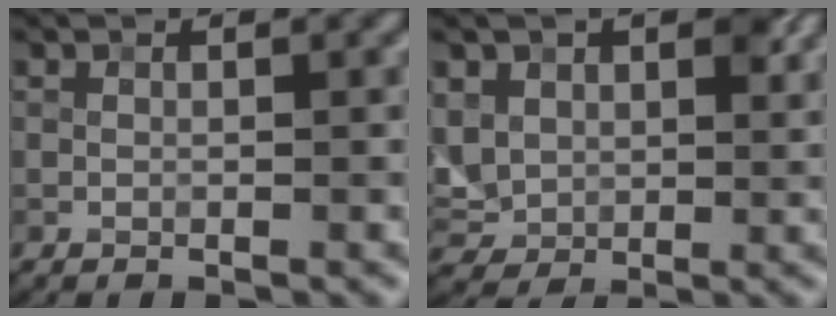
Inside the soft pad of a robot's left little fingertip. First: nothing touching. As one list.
[{"total": 6.1, "force": [2.2, 4.8, 3.0], "torque": [-0.089, 0.003, 0.039]}]